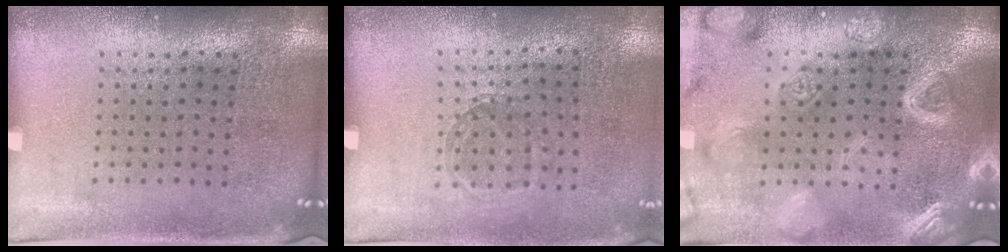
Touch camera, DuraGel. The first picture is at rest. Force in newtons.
{"total": 0.9, "press": 0.8, "slide": 0.5}
{"total": 5.8, "press": 5.7, "slide": 0.8}